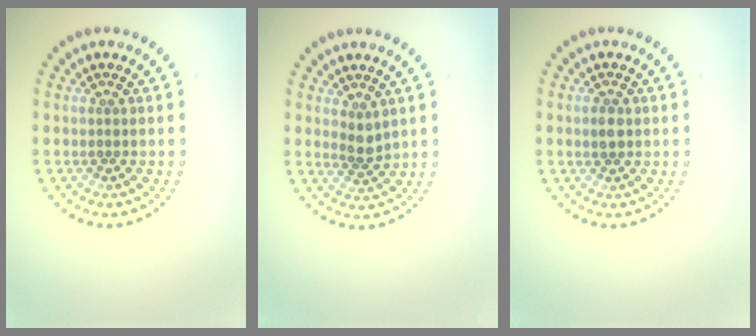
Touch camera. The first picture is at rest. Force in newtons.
{"total": 1.6, "press": 1.3, "slide": 1.0}
{"total": 1.4, "press": 1.4, "slide": 0.1}